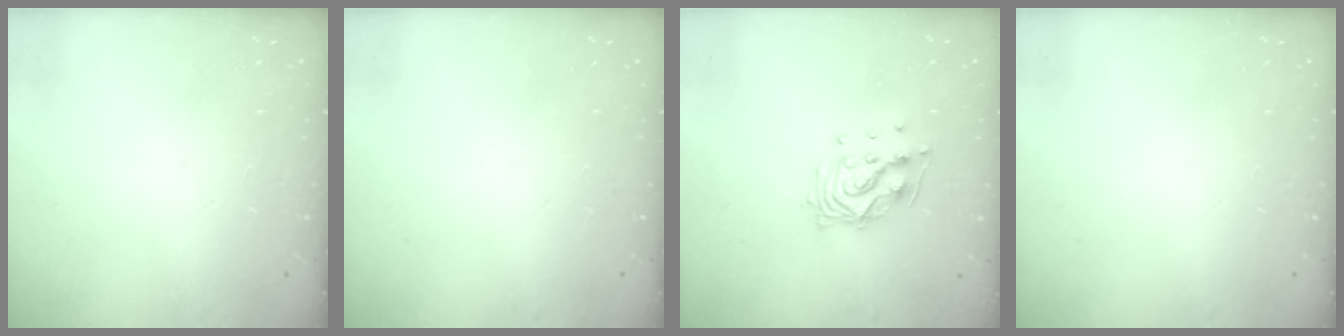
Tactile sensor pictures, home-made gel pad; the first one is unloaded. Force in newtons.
{"total": 0.0}
{"total": 11.0, "press": 11.0, "slide": 0.9}
{"total": 0.0}